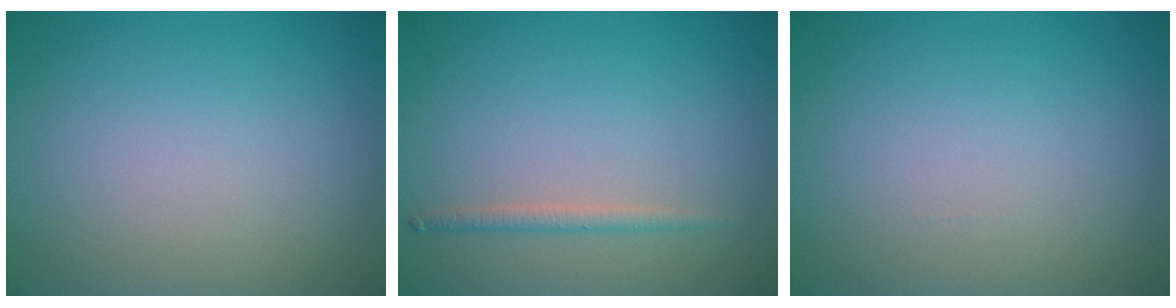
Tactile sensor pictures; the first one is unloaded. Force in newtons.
{"total": 1.2, "press": 1.2, "slide": 0.0}
{"total": 0.0}